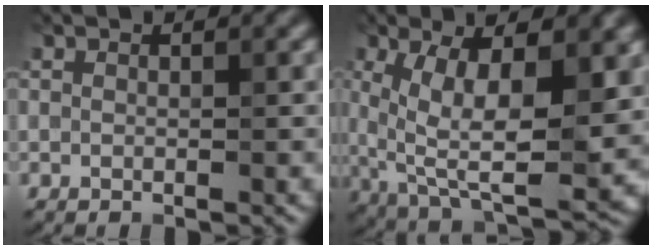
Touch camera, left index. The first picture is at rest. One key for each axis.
{"total": 11.7, "fx": 1.5, "fy": 4.7, "fz": 10.6, "tx": -0.180, "ty": -0.015, "tz": 0.025}